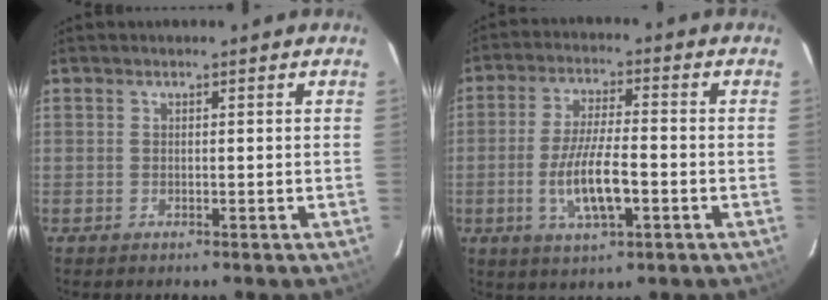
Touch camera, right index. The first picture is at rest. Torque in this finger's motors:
{"motor_torque": [0.90, -0.66, 0.61, 0.16]}